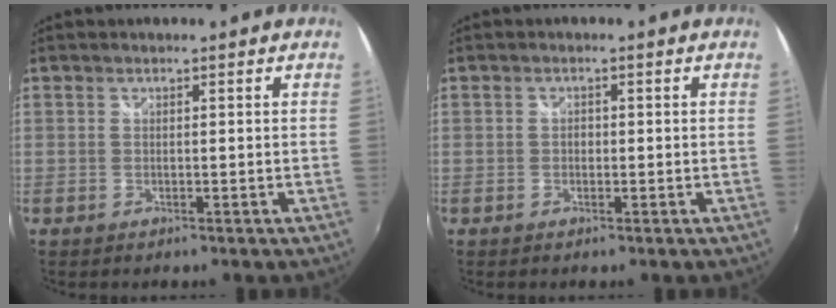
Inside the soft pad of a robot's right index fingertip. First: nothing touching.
{"total": 1.0, "force": [-0.2, 0.8, 0.4], "torque": [-0.006, 0.002, -0.005]}